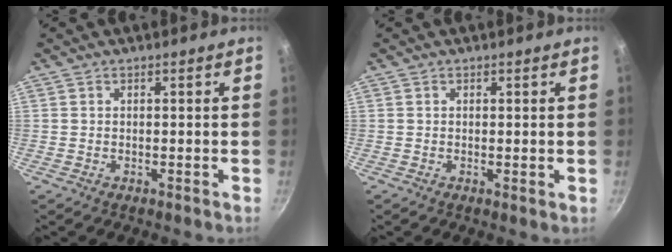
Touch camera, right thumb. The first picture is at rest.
{"total": 0.7, "force": [0.2, 0.2, 0.6], "torque": [-0.010, -0.004, 0.000]}